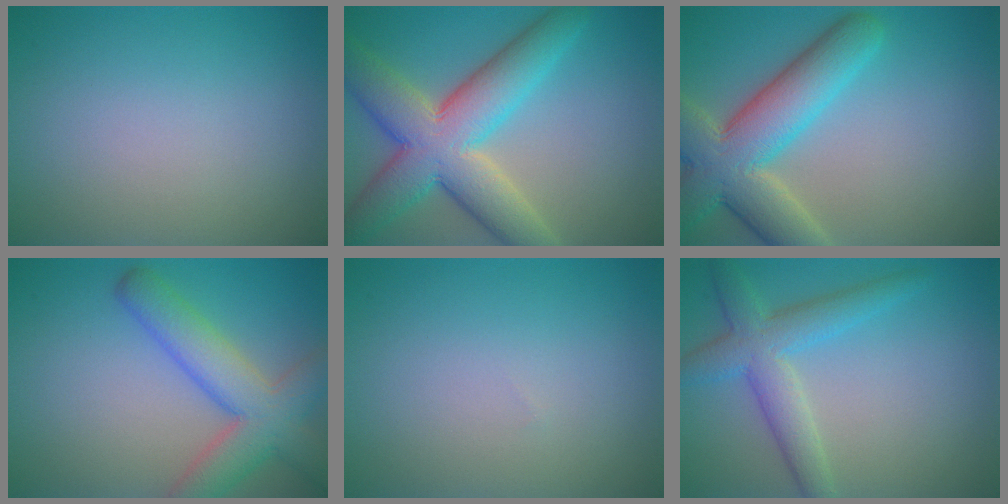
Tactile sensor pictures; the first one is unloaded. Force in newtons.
{"total": 10.1, "press": 10.1, "slide": 0.7}
{"total": 9.0, "press": 9.0, "slide": 0.6}
{"total": 6.6, "press": 6.6, "slide": 0.3}
{"total": 0.0}
{"total": 4.6, "press": 4.6, "slide": 0.0}